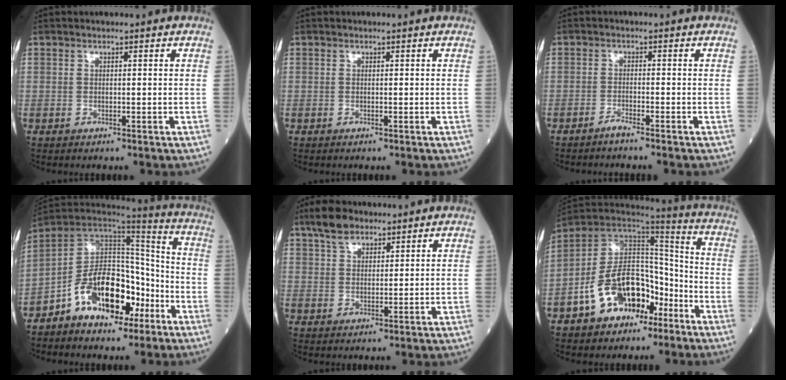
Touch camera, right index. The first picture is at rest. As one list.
[{"total": 0.0}, {"total": 1.6, "force": [-1.5, -0.3, 0.5], "torque": [-0.014, 0.001, -0.031]}, {"total": 14.3, "force": [-6.8, 7.6, 10.0], "torque": [-0.177, 0.022, -0.116]}, {"total": 4.9, "force": [3.8, 2.3, 2.2], "torque": [-0.049, 0.015, 0.073]}, {"total": 15.4, "force": [-7.4, 8.8, 10.2], "torque": [-0.192, 0.024, -0.126]}]